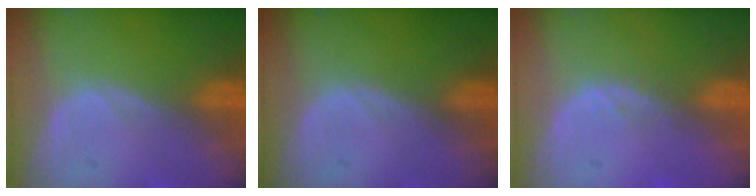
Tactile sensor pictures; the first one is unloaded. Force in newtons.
{"total": 0.0}
{"total": 1.3, "press": 1.2, "slide": 0.6}